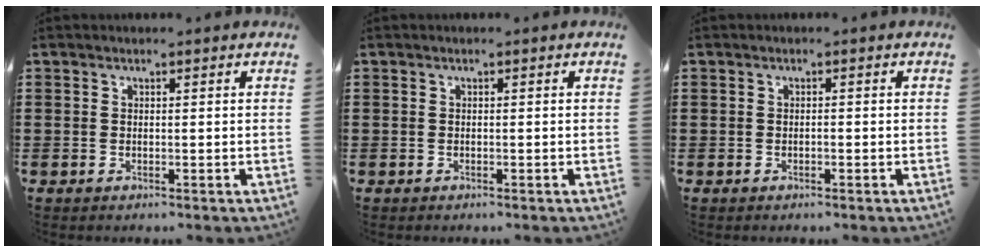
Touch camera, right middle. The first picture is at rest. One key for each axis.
{"total": 0.0}
{"total": 0.6, "fx": -0.4, "fy": 0.2, "fz": 0.4, "tx": -0.010, "ty": -0.002, "tz": -0.007}